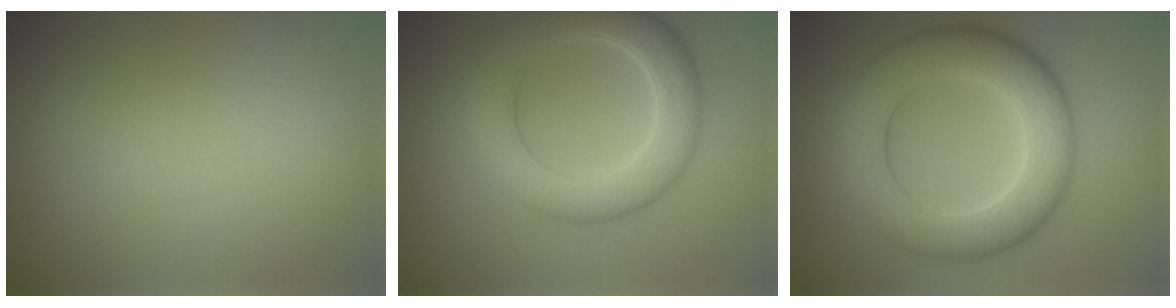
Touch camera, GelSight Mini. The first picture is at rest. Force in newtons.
{"total": 6.5, "press": 6.5, "slide": 0.0}
{"total": 9.0, "press": 9.0, "slide": 0.5}